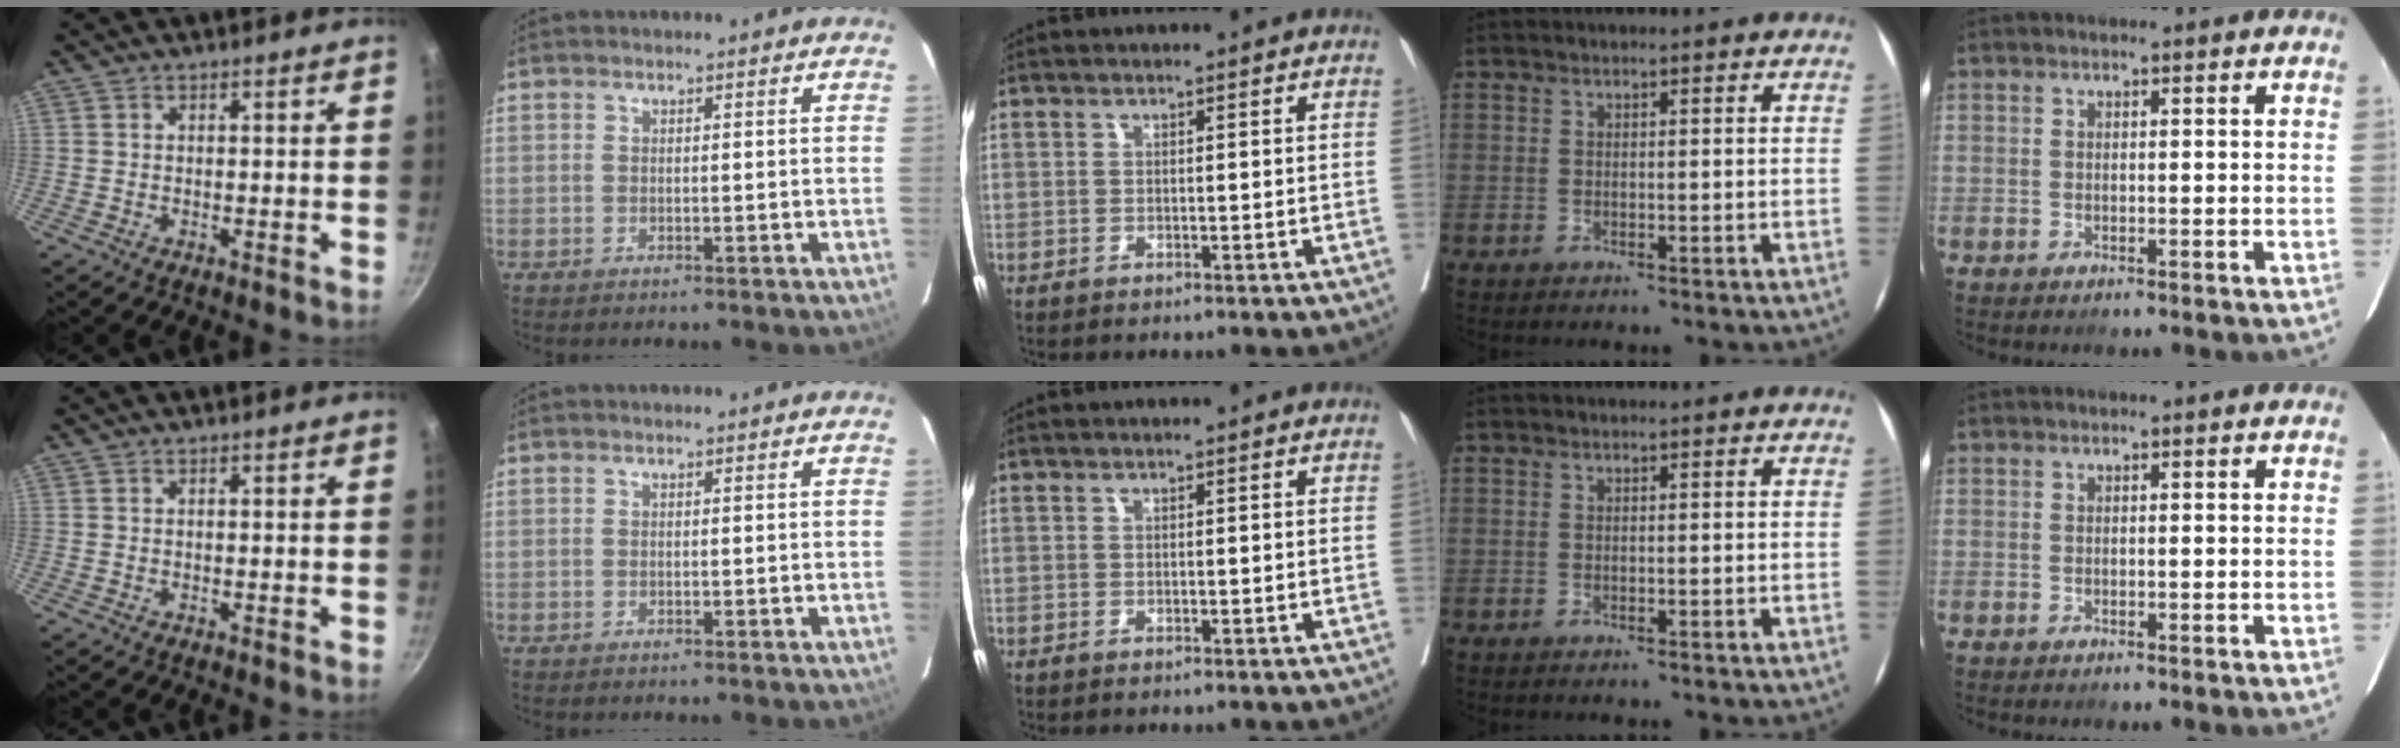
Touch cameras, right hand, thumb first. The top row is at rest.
{}